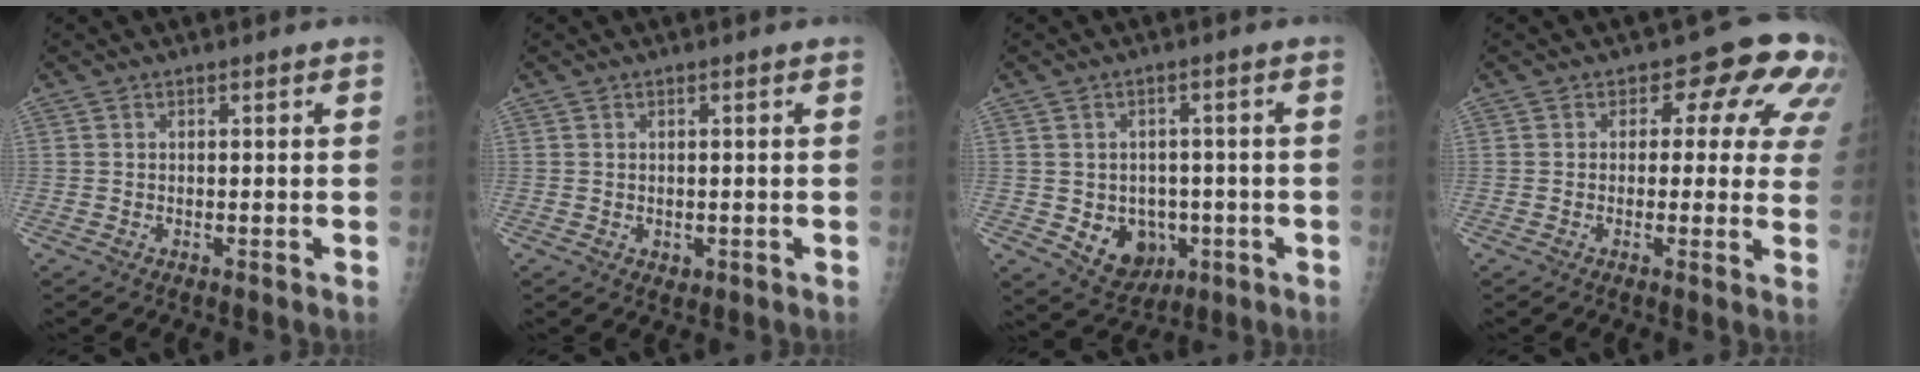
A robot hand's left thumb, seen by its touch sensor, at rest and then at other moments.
{"total": 1.3, "force": [-0.2, 1.0, 0.7], "torque": [-0.007, -0.001, 0.003]}
{"total": 8.6, "force": [-2.0, 7.0, 4.6], "torque": [-0.034, 0.008, -0.013]}
{"total": 10.8, "force": [4.2, 6.4, 7.6], "torque": [-0.035, -0.009, 0.029]}